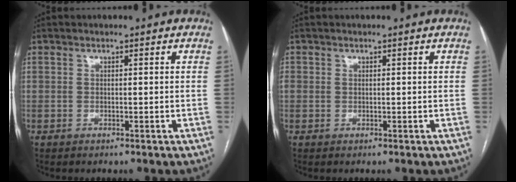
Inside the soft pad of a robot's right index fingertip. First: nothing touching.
{"total": 0.6, "force": [0.1, 0.6, 0.2], "torque": [0.002, 0.007, 0.002]}